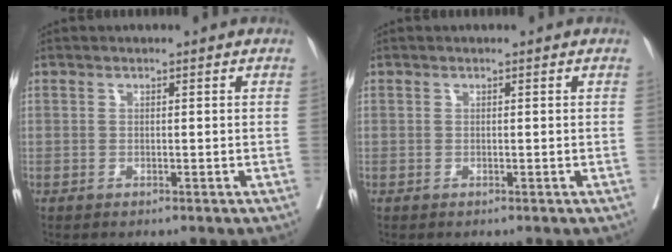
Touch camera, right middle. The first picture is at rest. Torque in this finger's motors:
{"motor_torque": [0.00, 0.00, 0.00, 0.00]}